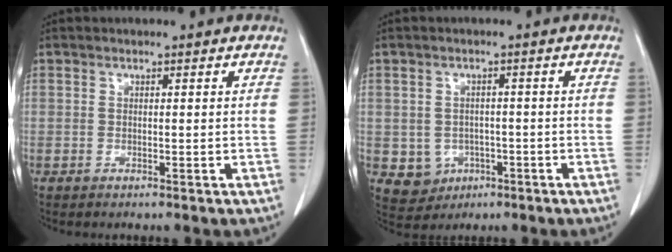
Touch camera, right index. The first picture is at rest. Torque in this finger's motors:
{"motor_torque": [-0.06, 0.02, -0.60, -0.13]}